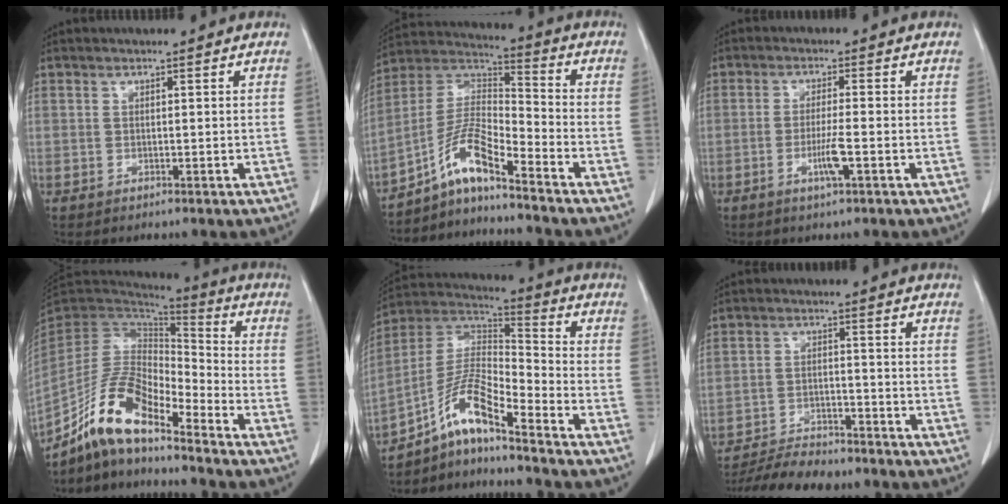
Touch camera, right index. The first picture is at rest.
{"total": 9.2, "force": [-6.8, 0.5, 6.3], "torque": [-0.136, 0.017, -0.127]}
{"total": 4.0, "force": [-1.5, -0.2, 3.7], "torque": [-0.071, -0.007, -0.029]}
{"total": 12.3, "force": [-9.3, 3.2, 7.5], "torque": [-0.153, 0.018, -0.172]}
{"total": 11.2, "force": [-7.7, 0.9, 8.1], "torque": [-0.167, 0.020, -0.142]}
{"total": 10.2, "force": [-9.4, 1.8, 3.5], "torque": [-0.052, -0.013, -0.150]}